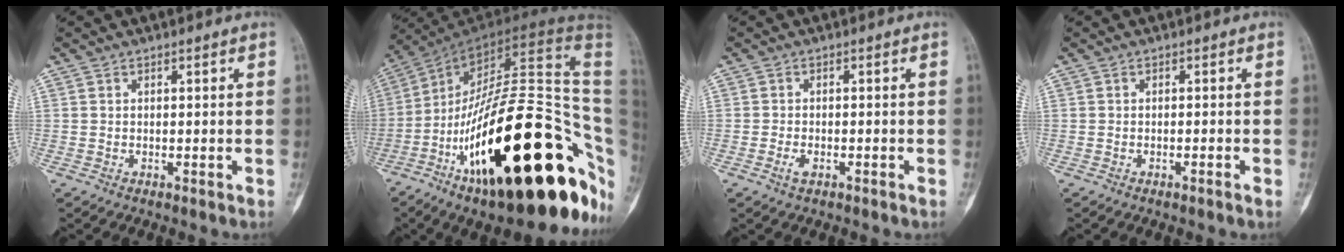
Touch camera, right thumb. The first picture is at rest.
{"total": 40.2, "force": [-11.1, 14.5, 35.9], "torque": [-0.460, 0.083, -0.167]}
{"total": 1.8, "force": [-0.9, 0.9, 1.3], "torque": [-0.032, 0.003, -0.018]}
{"total": 0.7, "force": [-0.4, 0.0, 0.5], "torque": [-0.014, 0.003, -0.004]}